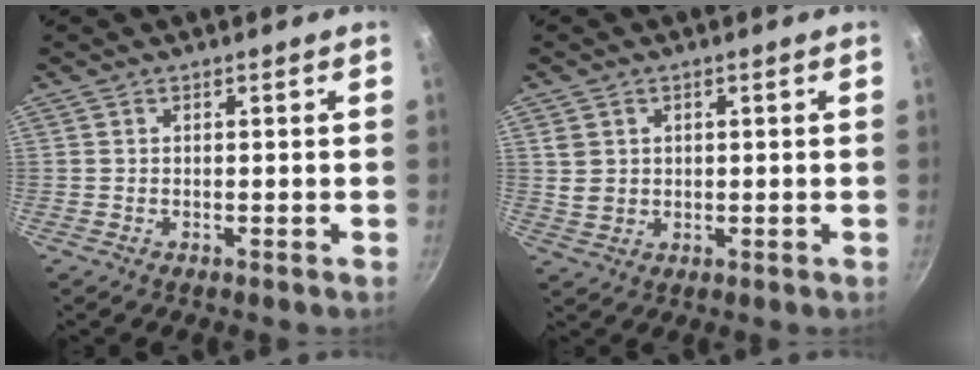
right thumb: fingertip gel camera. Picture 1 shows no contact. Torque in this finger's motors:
{"motor_torque": [0.29, 0.50, 0.20, -0.11, 0.09]}